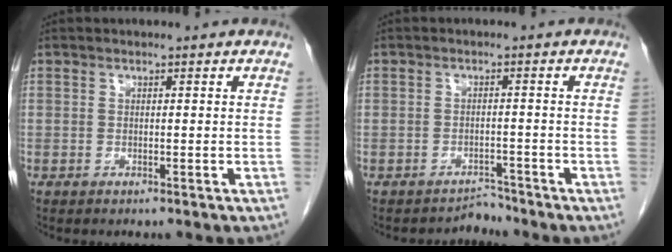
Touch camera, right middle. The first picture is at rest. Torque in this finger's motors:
{"motor_torque": [-0.76, -0.08, -0.37, -0.08]}